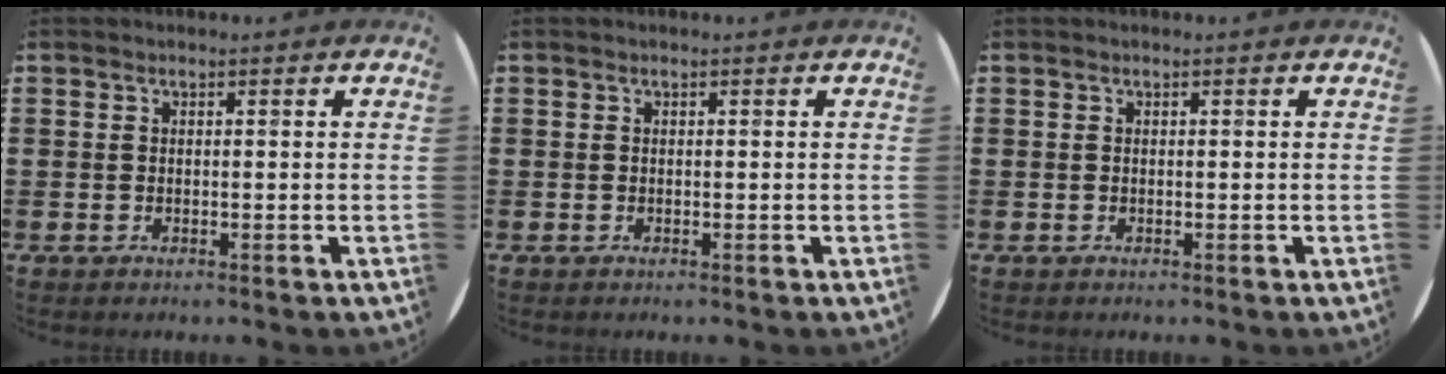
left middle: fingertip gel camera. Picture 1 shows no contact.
{"total": 0.0}
{"total": 0.0}